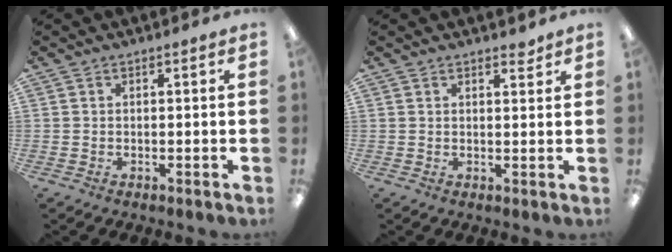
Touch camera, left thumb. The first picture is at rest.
{"total": 2.1, "force": [1.8, 0.6, 0.7], "torque": [0.001, -0.010, 0.030]}